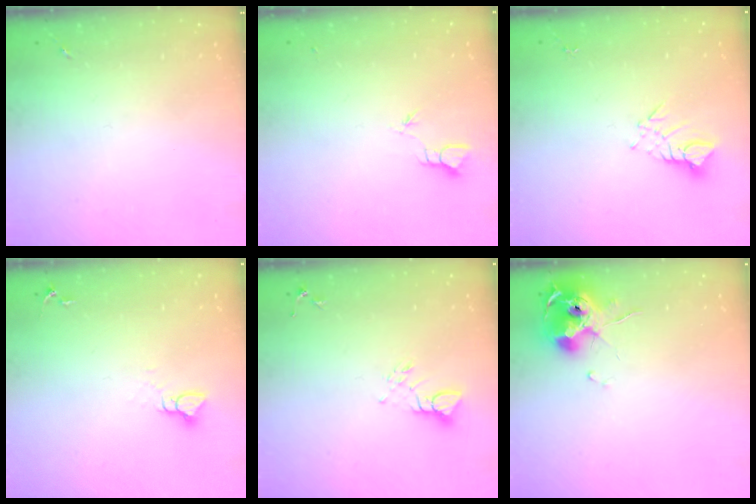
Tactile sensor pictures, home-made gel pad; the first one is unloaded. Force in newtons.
{"total": 2.0, "press": 2.0, "slide": 0.1}
{"total": 3.8, "press": 3.8, "slide": 0.2}
{"total": 3.9, "press": 3.8, "slide": 0.3}
{"total": 3.9, "press": 3.9, "slide": 0.5}
{"total": 12.9, "press": 12.9, "slide": 1.4}